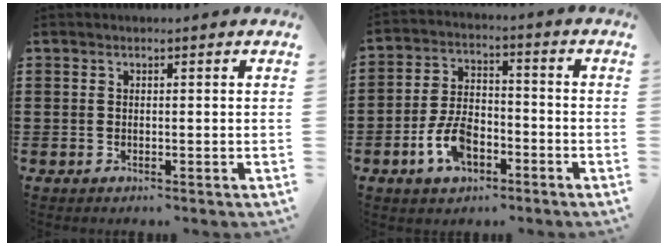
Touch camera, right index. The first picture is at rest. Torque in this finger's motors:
{"motor_torque": [1.32, 0.81, 0.38, 0.17]}